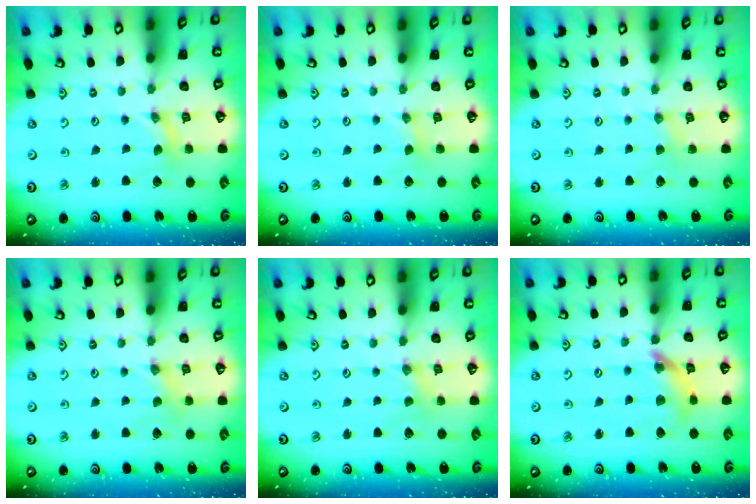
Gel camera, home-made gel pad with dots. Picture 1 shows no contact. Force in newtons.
{"total": 1.0, "press": 1.0, "slide": 0.2}
{"total": 1.8, "press": 1.7, "slide": 0.2}
{"total": 1.6, "press": 1.6, "slide": 0.1}
{"total": 0.7, "press": 0.7, "slide": 0.2}
{"total": 10.7, "press": 10.6, "slide": 1.3}